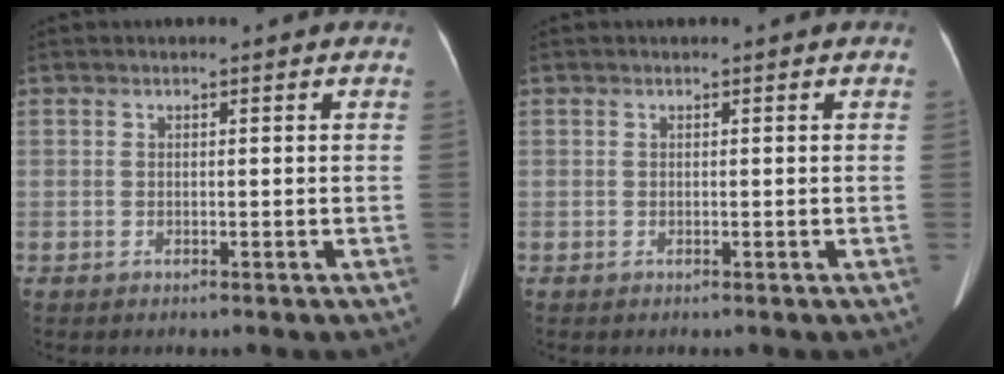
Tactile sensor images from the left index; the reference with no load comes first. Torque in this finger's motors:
{"motor_torque": [-0.05, 0.02, 0.01, -0.01]}